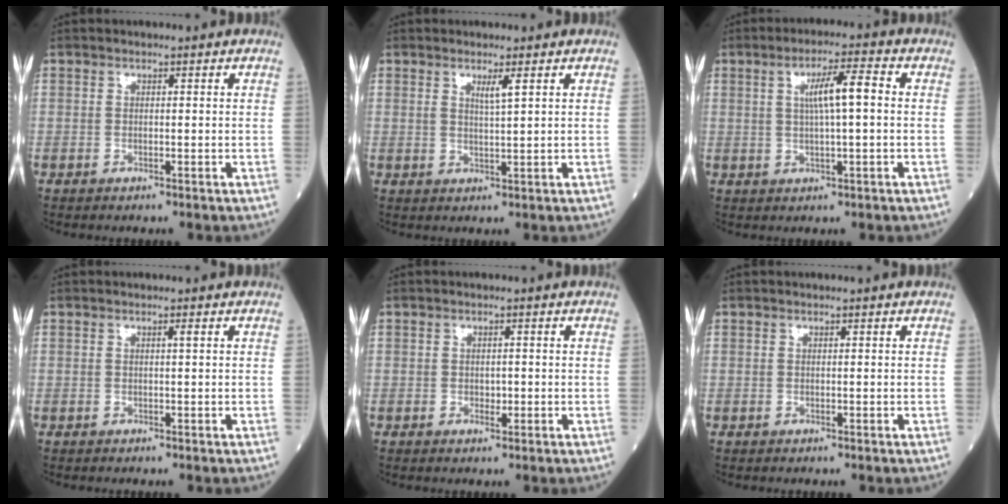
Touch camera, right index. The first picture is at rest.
{"total": 2.3, "force": [1.2, -0.2, 1.9], "torque": [-0.037, -0.006, 0.021]}
{"total": 6.2, "force": [0.9, 0.5, 6.1], "torque": [-0.105, 0.009, 0.016]}
{"total": 0.6, "force": [0.2, -0.1, 0.5], "torque": [-0.011, 0.000, 0.005]}
{"total": 1.4, "force": [-0.3, 0.9, 1.1], "torque": [-0.016, 0.000, -0.003]}
{"total": 0.0}